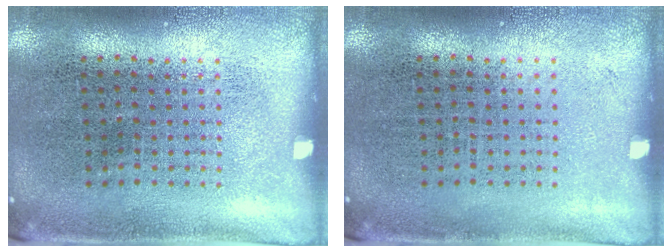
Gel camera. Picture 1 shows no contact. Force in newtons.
{"total": 0.0}